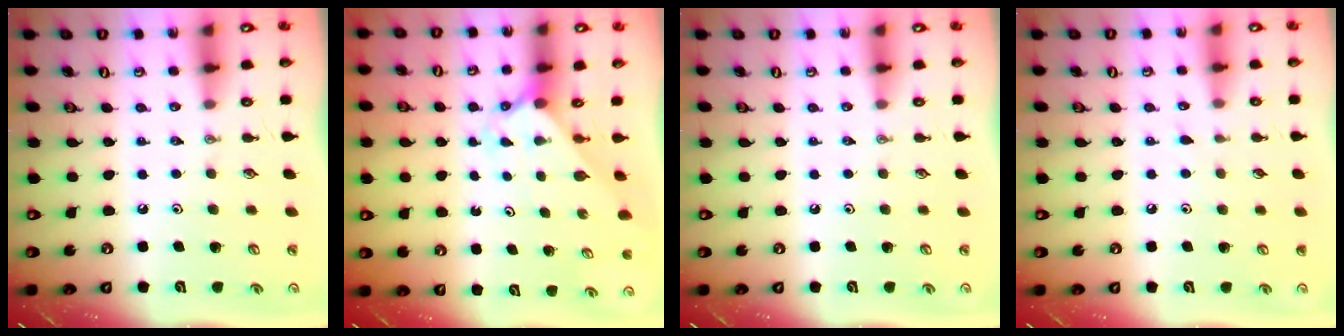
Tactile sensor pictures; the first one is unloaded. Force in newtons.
{"total": 2.0, "press": 2.0, "slide": 0.2}
{"total": 0.0}
{"total": 2.2, "press": 2.2, "slide": 0.3}